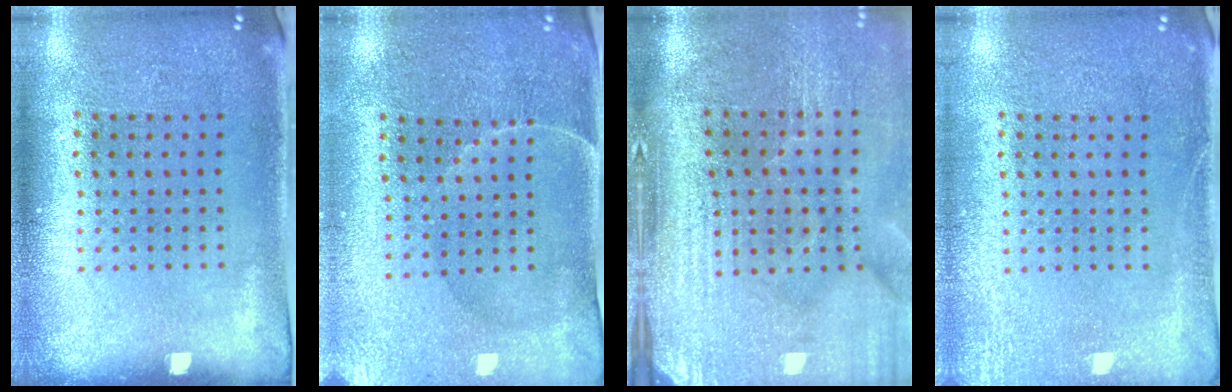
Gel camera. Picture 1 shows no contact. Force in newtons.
{"total": 0.6, "press": 0.4, "slide": 0.5}
{"total": 4.7, "press": 3.9, "slide": 2.5}
{"total": 2.5, "press": 2.4, "slide": 0.3}